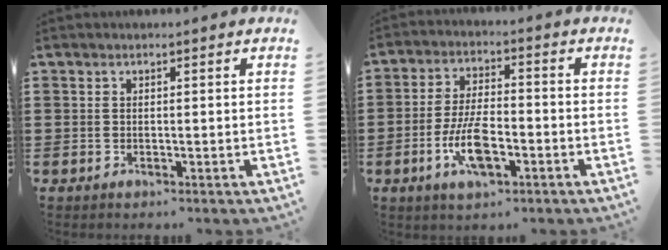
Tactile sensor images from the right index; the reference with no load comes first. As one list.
[{"total": 8.1, "force": [-2.9, 3.3, 6.8], "torque": [-0.152, -0.006, -0.057]}]